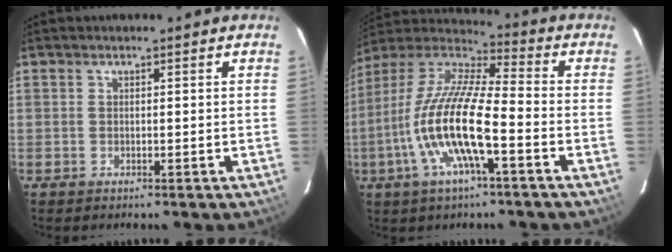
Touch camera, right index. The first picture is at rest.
{"total": 16.6, "force": [-5.4, 3.3, 15.4], "torque": [-0.304, -0.012, -0.112]}